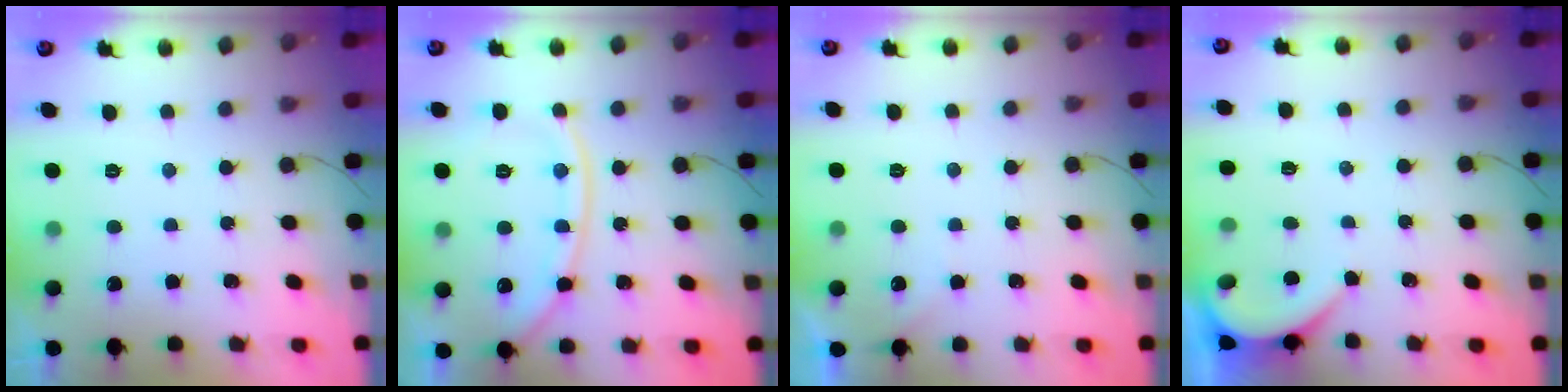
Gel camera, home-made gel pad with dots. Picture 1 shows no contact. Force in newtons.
{"total": 12.7, "press": 12.6, "slide": 1.7}
{"total": 2.2, "press": 2.2, "slide": 0.3}
{"total": 1.6, "press": 1.5, "slide": 0.2}